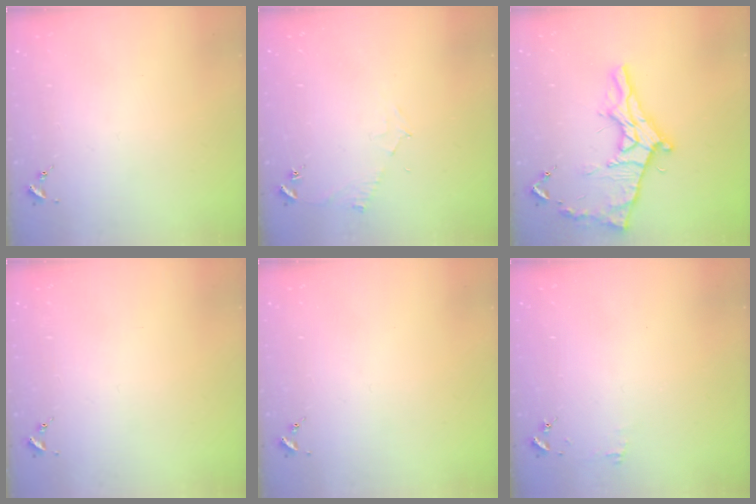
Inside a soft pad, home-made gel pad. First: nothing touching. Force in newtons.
{"total": 5.9, "press": 5.8, "slide": 0.7}
{"total": 17.3, "press": 17.3, "slide": 1.0}
{"total": 0.0}
{"total": 0.0}
{"total": 3.5, "press": 3.5, "slide": 0.3}